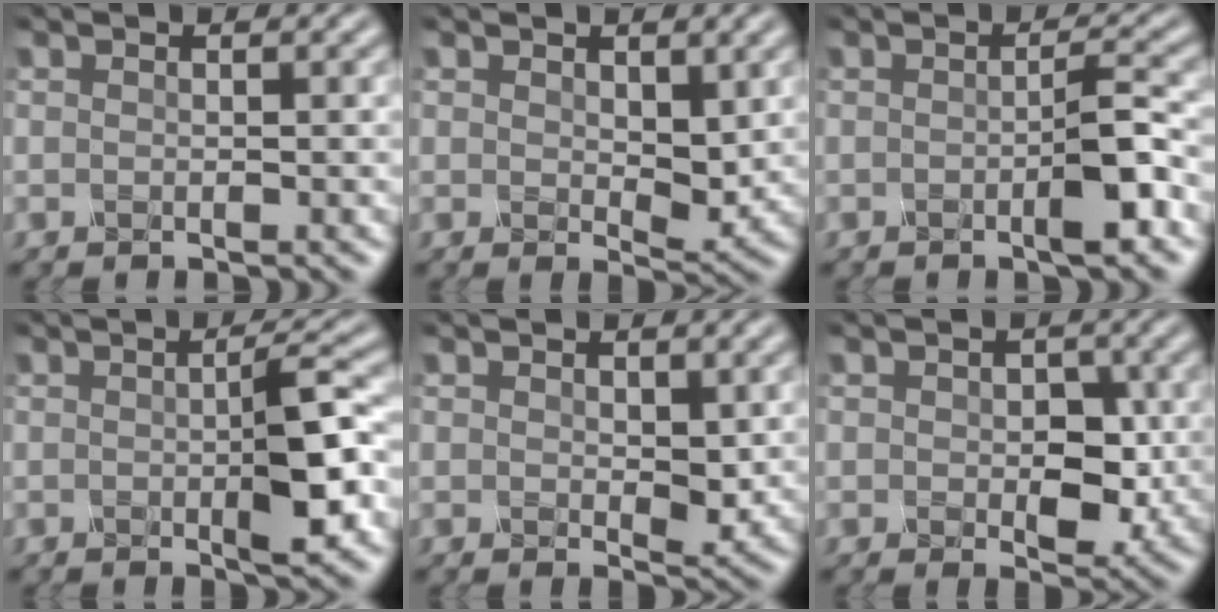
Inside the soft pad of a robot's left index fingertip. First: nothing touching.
{"total": 2.4, "force": [0.8, 1.3, 1.8], "torque": [-0.034, -0.004, 0.016]}
{"total": 2.9, "force": [-1.0, 0.4, 2.7], "torque": [-0.047, 0.008, -0.022]}
{"total": 4.4, "force": [-0.5, 0.7, 4.3], "torque": [-0.078, 0.002, -0.010]}
{"total": 1.7, "force": [0.4, 0.9, 1.4], "torque": [-0.026, -0.002, 0.009]}
{"total": 3.3, "force": [-0.2, 2.2, 2.4], "torque": [-0.037, -0.003, -0.003]}